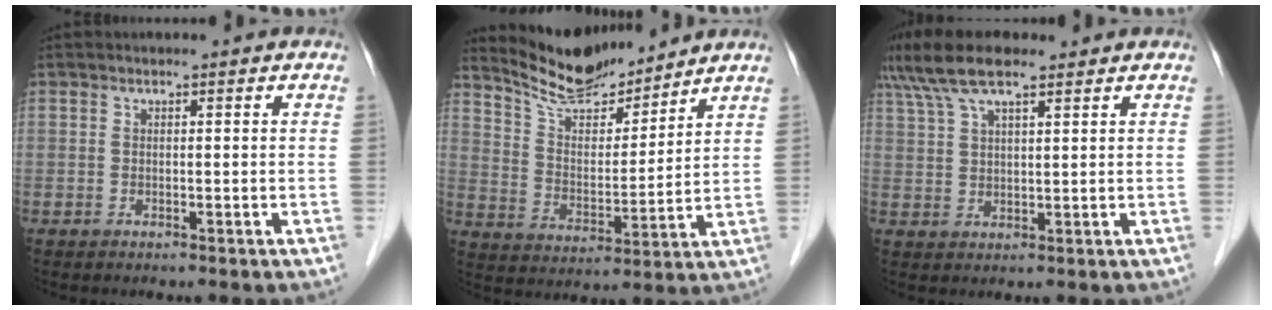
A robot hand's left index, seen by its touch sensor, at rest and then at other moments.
{"total": 10.5, "force": [10.0, 1.7, 2.7], "torque": [-0.054, 0.004, 0.188]}
{"total": 9.7, "force": [7.2, 2.3, 6.0], "torque": [-0.122, 0.035, 0.133]}